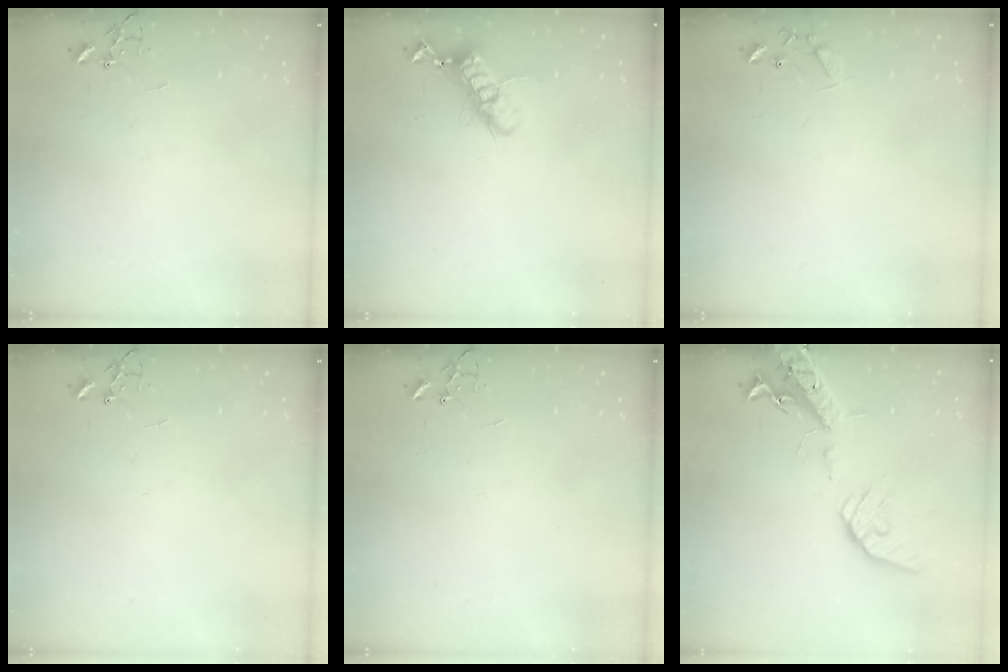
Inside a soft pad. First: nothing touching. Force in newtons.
{"total": 12.7, "press": 12.6, "slide": 1.1}
{"total": 7.7, "press": 7.7, "slide": 0.5}
{"total": 0.0}
{"total": 0.0}
{"total": 17.5, "press": 17.1, "slide": 3.5}